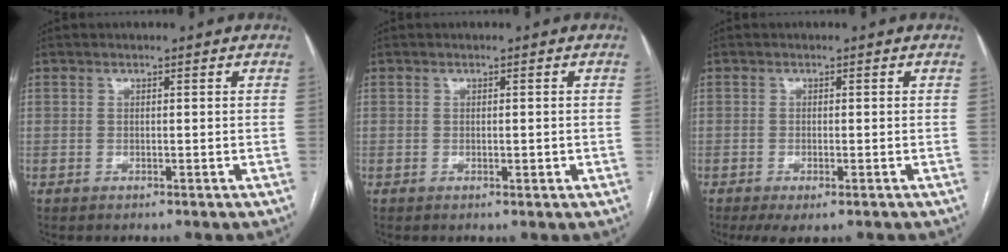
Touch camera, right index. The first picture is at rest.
{"total": 0.9, "force": [-0.2, 0.3, 0.8], "torque": [-0.016, 0.000, 0.002]}
{"total": 3.7, "force": [-2.2, 1.0, 2.7], "torque": [-0.045, -0.008, -0.030]}